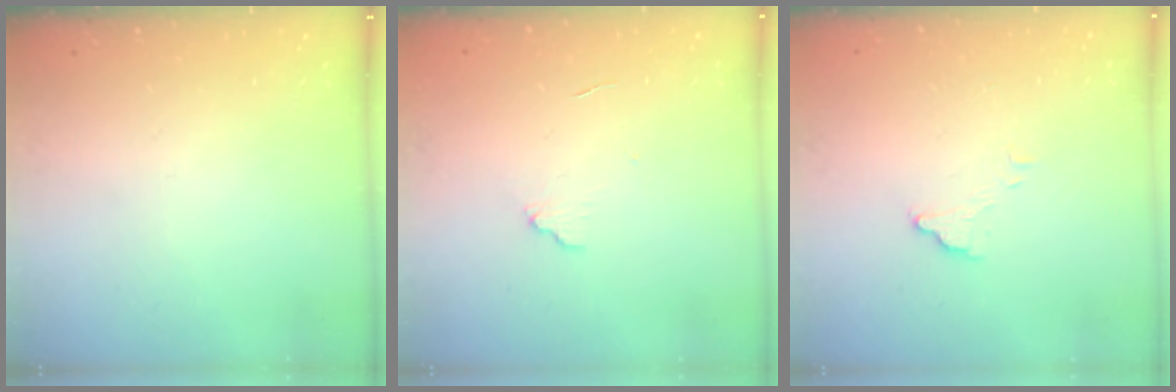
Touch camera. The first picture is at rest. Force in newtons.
{"total": 5.4, "press": 5.4, "slide": 0.5}
{"total": 4.6, "press": 4.6, "slide": 0.3}